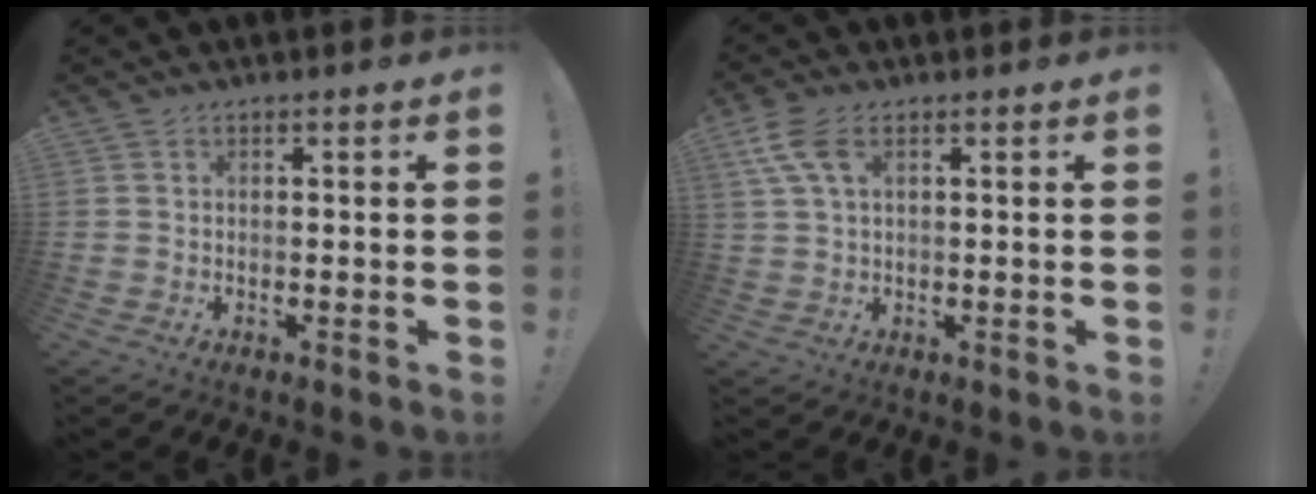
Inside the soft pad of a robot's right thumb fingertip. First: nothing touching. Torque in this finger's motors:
{"motor_torque": [0.37, -0.10, 0.13, -0.51, 0.12]}